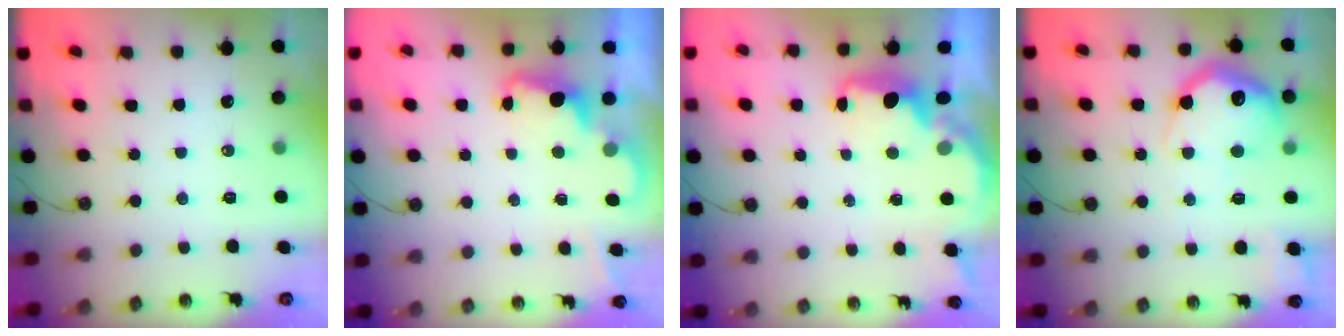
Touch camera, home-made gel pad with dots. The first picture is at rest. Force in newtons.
{"total": 2.3, "press": 2.3, "slide": 0.5}
{"total": 2.3, "press": 2.1, "slide": 0.8}
{"total": 21.3, "press": 21.2, "slide": 1.8}